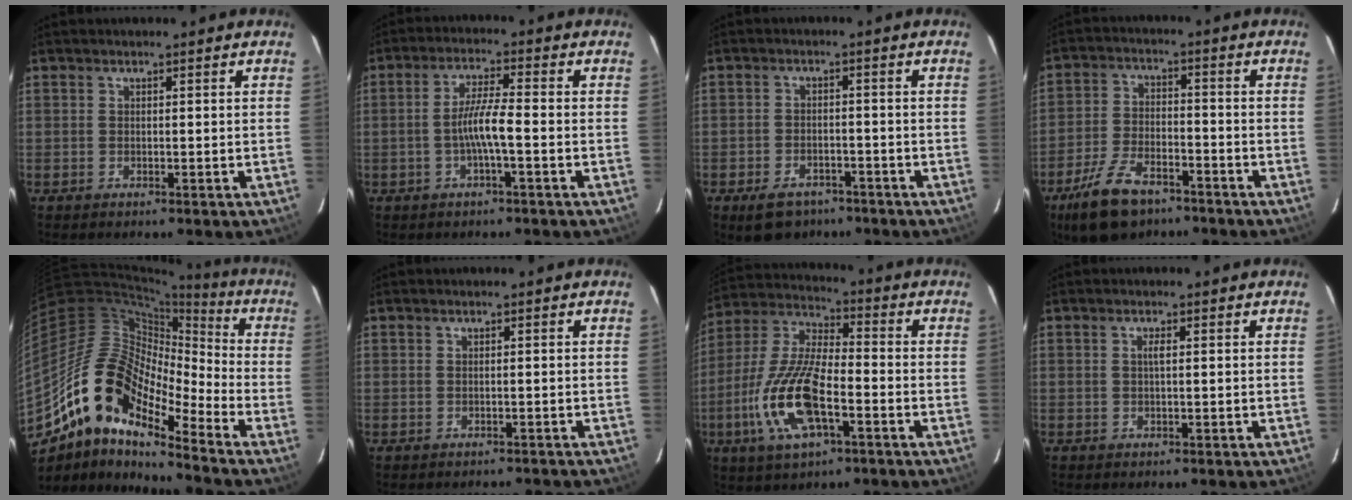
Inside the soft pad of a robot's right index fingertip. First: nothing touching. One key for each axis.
{"total": 5.4, "fx": -1.7, "fy": 0.0, "fz": 5.2, "tx": -0.103, "ty": 0.004, "tz": -0.031}
{"total": 7.3, "fx": -5.0, "fy": 4.5, "fz": 2.9, "tx": -0.070, "ty": 0.005, "tz": -0.067}
{"total": 12.0, "fx": -8.2, "fy": 5.6, "fz": 6.7, "tx": -0.157, "ty": -0.008, "tz": -0.147}
{"total": 17.1, "fx": -11.9, "fy": 6.0, "fz": 10.7, "tx": -0.172, "ty": -0.003, "tz": -0.240}
{"total": 2.2, "fx": -1.9, "fy": 1.1, "fz": 0.3, "tx": 0.002, "ty": 0.007, "tz": -0.018}
{"total": 16.5, "fx": -5.9, "fy": 6.1, "fz": 14.1, "tx": -0.306, "ty": -0.010, "tz": -0.114}
{"total": 1.0, "fx": 0.2, "fy": 0.0, "fz": 1.0, "tx": -0.019, "ty": 0.002, "tz": 0.002}